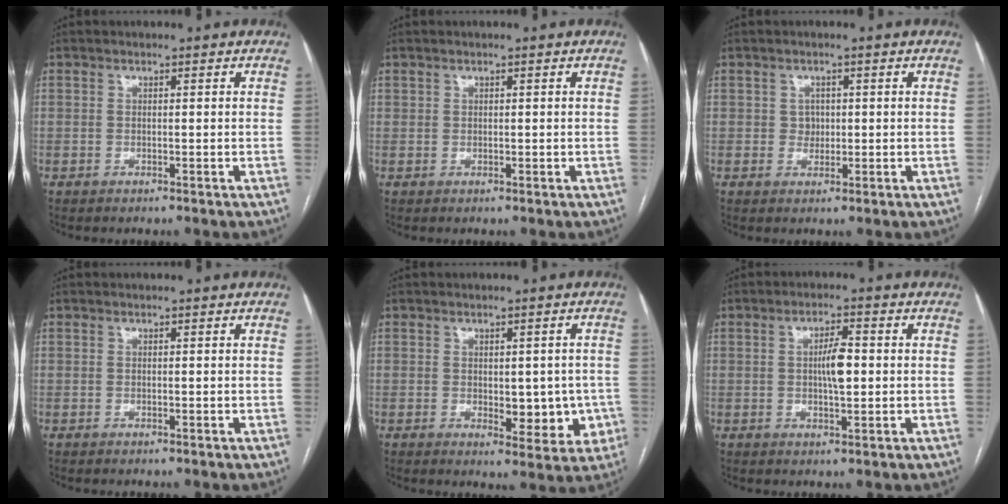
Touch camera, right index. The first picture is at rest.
{"total": 0.7, "force": [0.4, 0.5, 0.2], "torque": [0.001, -0.001, 0.007]}
{"total": 1.7, "force": [0.1, 1.5, 0.7], "torque": [-0.008, 0.002, 0.003]}
{"total": 0.0}
{"total": 7.5, "force": [-1.0, 3.9, 6.3], "torque": [-0.062, 0.004, -0.002]}
{"total": 4.6, "force": [0.1, 1.0, 4.5], "torque": [-0.079, 0.005, 0.002]}